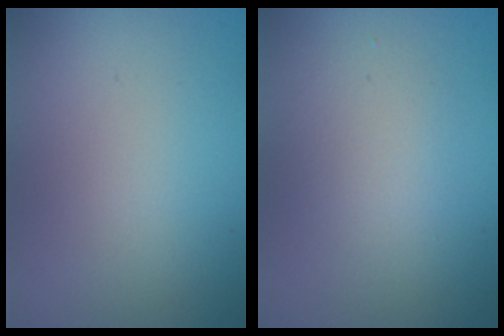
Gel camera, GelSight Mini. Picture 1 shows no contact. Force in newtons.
{"total": 2.3, "press": 2.3, "slide": 0.1}